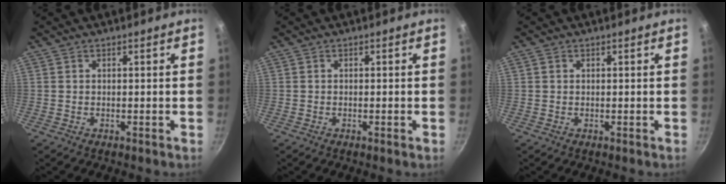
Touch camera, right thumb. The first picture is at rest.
{"total": 0.9, "force": [-0.4, 0.0, 0.8], "torque": [-0.018, 0.001, -0.008]}
{"total": 0.5, "force": [0.1, 0.5, 0.2], "torque": [-0.001, 0.003, 0.001]}